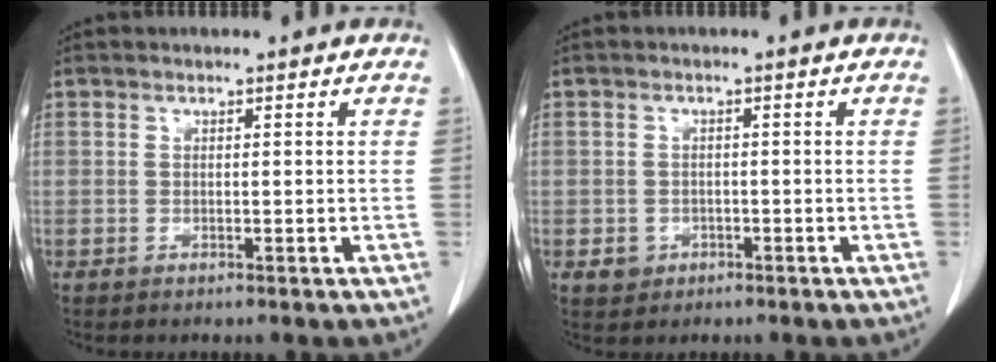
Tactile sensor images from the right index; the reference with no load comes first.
{"total": 2.4, "force": [-0.9, 2.2, 0.4], "torque": [0.000, 0.009, -0.007]}